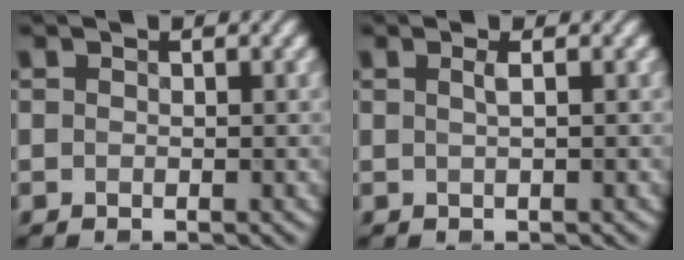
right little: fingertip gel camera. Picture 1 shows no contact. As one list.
[{"total": 0.8, "force": [0.3, 0.0, 0.7], "torque": [-0.014, 0.008, 0.003]}]